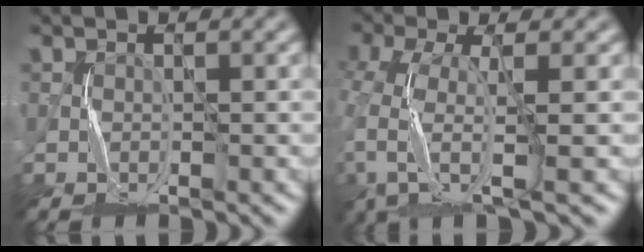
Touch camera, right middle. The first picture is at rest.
{"total": 6.9, "force": [-3.2, 2.1, 5.8], "torque": [-0.135, -0.006, -0.073]}